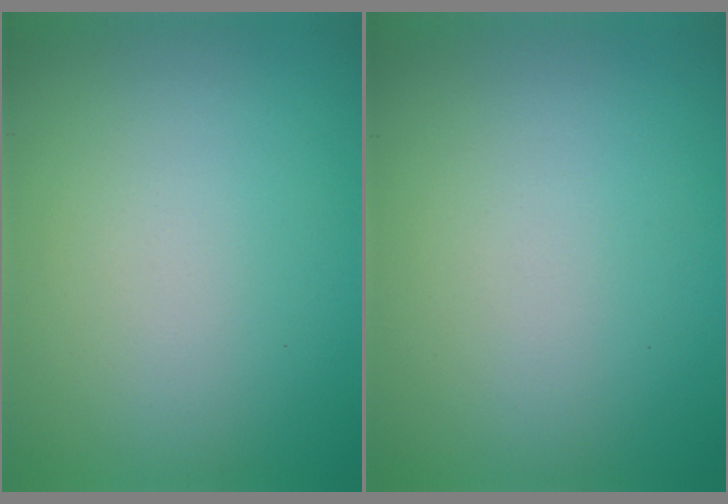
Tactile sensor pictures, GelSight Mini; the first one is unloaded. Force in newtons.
{"total": 0.0}